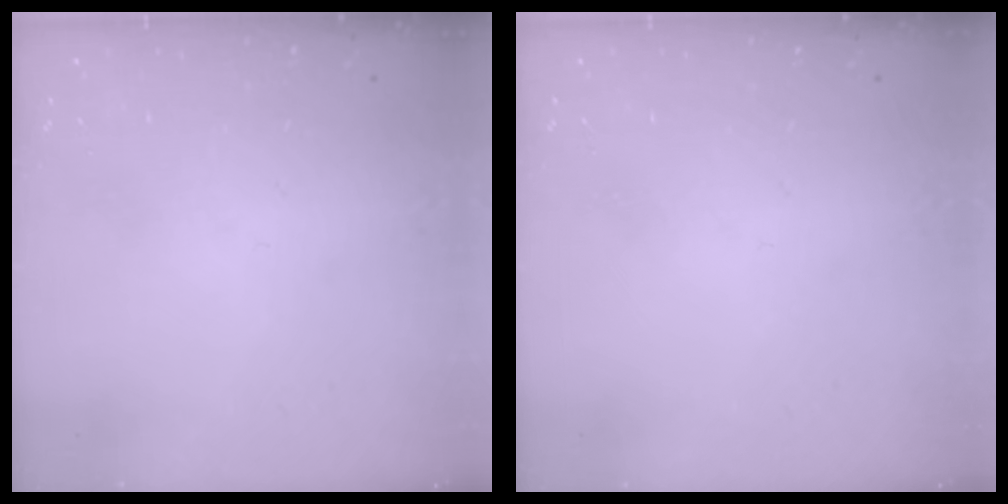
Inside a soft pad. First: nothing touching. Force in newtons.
{"total": 0.0}